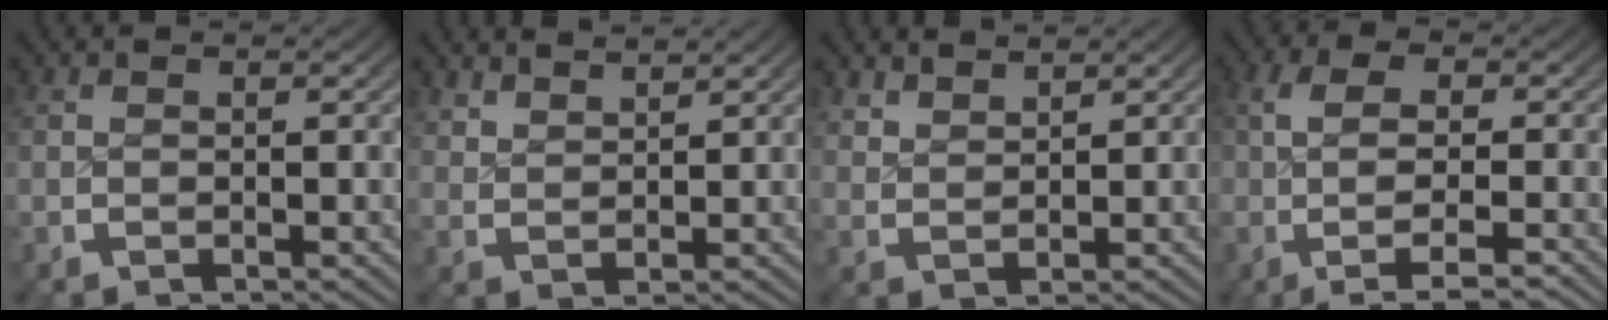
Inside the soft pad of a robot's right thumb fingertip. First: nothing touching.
{"total": 2.9, "force": [2.8, 0.4, 0.3], "torque": [-0.004, 0.002, 0.060]}
{"total": 2.5, "force": [2.5, 0.4, 0.2], "torque": [-0.003, 0.002, 0.055]}
{"total": 6.9, "force": [-1.3, 3.4, 5.8], "torque": [-0.103, -0.010, -0.019]}